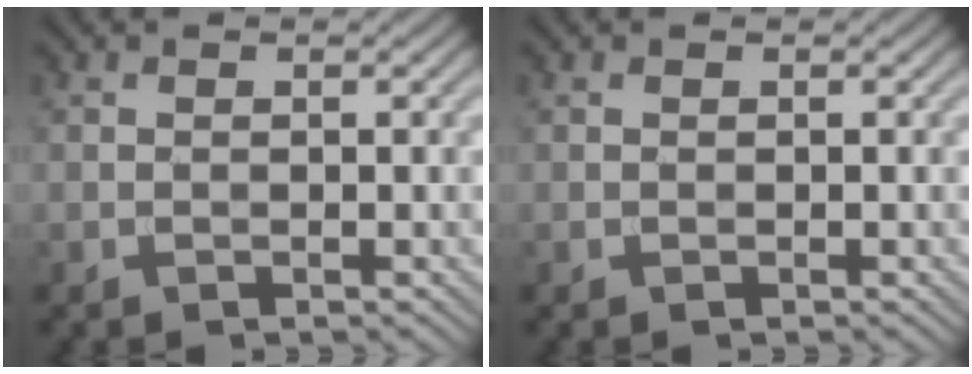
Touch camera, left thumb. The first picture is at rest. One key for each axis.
{"total": 0.0}